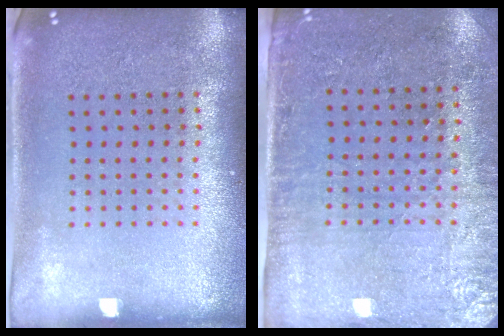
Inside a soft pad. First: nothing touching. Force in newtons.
{"total": 2.9, "press": 2.5, "slide": 1.5}